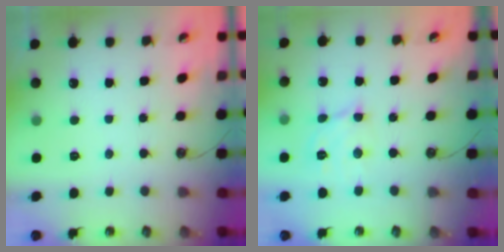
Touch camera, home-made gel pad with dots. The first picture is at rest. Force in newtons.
{"total": 8.0, "press": 8.0, "slide": 0.5}